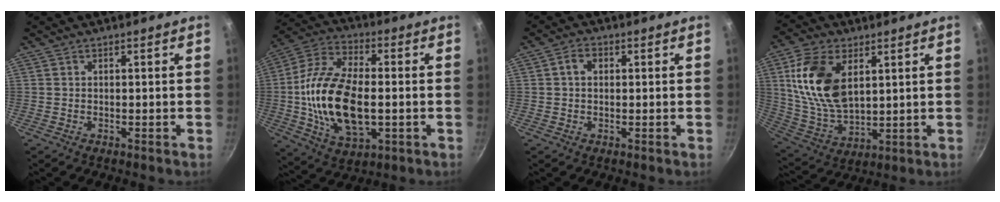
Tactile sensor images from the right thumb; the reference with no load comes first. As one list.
[{"total": 20.2, "force": [-1.5, 10.7, 17.0], "torque": [-0.321, 0.019, -0.030]}, {"total": 2.7, "force": [0.4, 2.1, 1.7], "torque": [-0.026, 0.004, 0.003]}, {"total": 16.0, "force": [4.7, 9.2, 12.2], "torque": [-0.220, -0.017, 0.104]}]